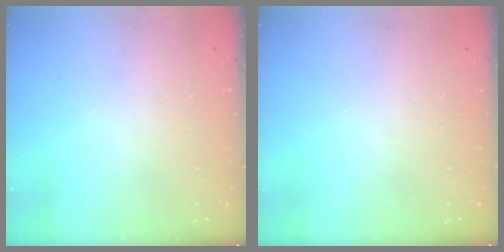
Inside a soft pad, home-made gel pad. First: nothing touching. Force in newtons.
{"total": 0.0}